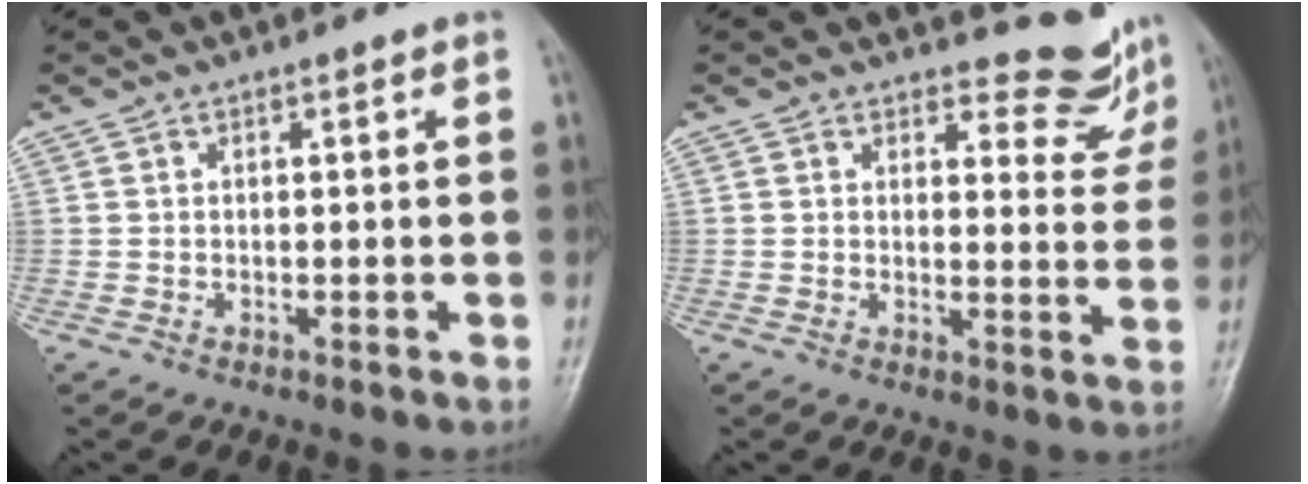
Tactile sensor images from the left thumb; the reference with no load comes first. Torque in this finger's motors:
{"motor_torque": [0.15, 0.11, -0.35, -0.20, 0.03]}